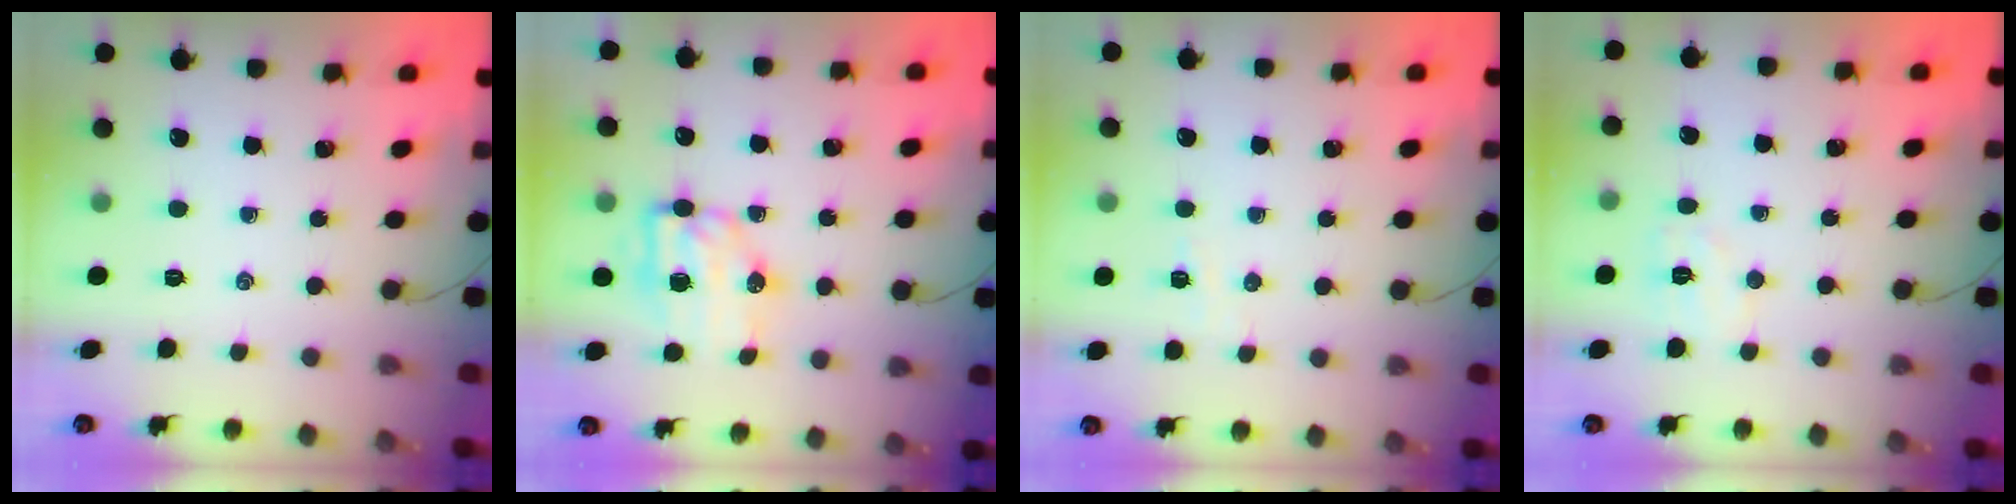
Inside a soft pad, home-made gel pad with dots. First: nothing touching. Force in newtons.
{"total": 8.1, "press": 8.0, "slide": 0.9}
{"total": 3.4, "press": 3.3, "slide": 0.6}
{"total": 4.8, "press": 4.7, "slide": 0.9}